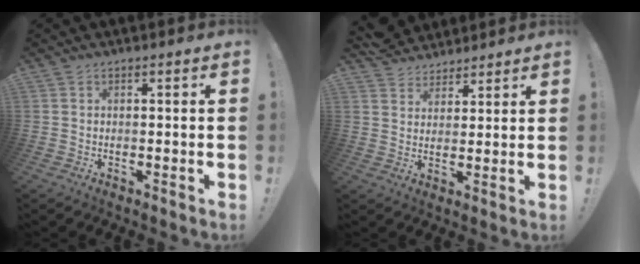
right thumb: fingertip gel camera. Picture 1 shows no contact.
{"total": 7.2, "force": [6.1, 3.8, 0.6], "torque": [-0.013, -0.041, 0.119]}